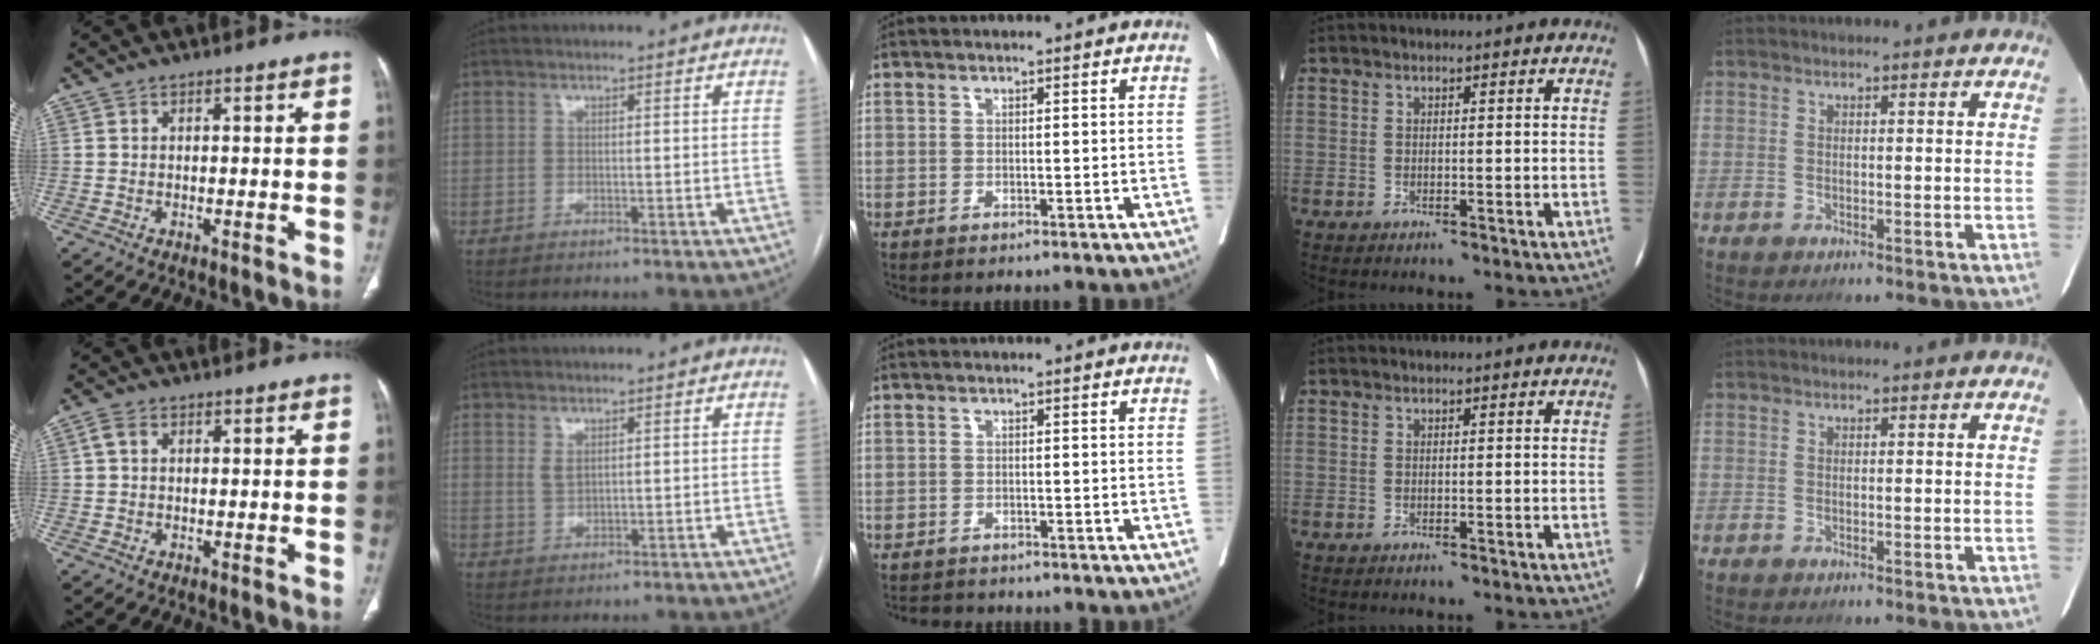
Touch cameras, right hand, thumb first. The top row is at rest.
{"thumb": {"total": 1.9, "force": [0.4, 1.3, 1.3], "torque": [-0.029, 0.009, 0.008]}, "index": {"total": 1.5, "force": [0.8, 0.7, 1.0], "torque": [-0.021, -0.001, 0.022]}, "middle": {"total": 2.2, "force": [-2.1, 0.7, 0.1], "torque": [-0.003, -0.007, -0.034]}}